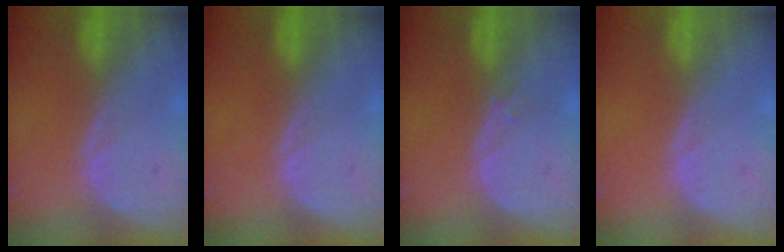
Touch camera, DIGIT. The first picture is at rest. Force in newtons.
{"total": 0.0}
{"total": 0.7, "press": 0.7, "slide": 0.1}
{"total": 0.0}